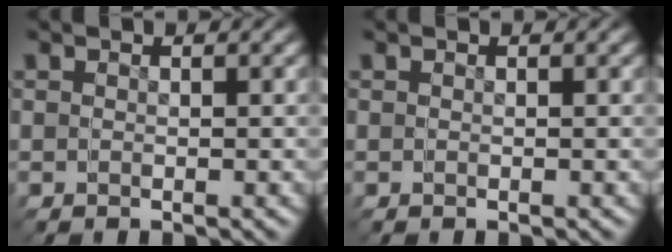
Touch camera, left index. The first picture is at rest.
{"total": 0.0}